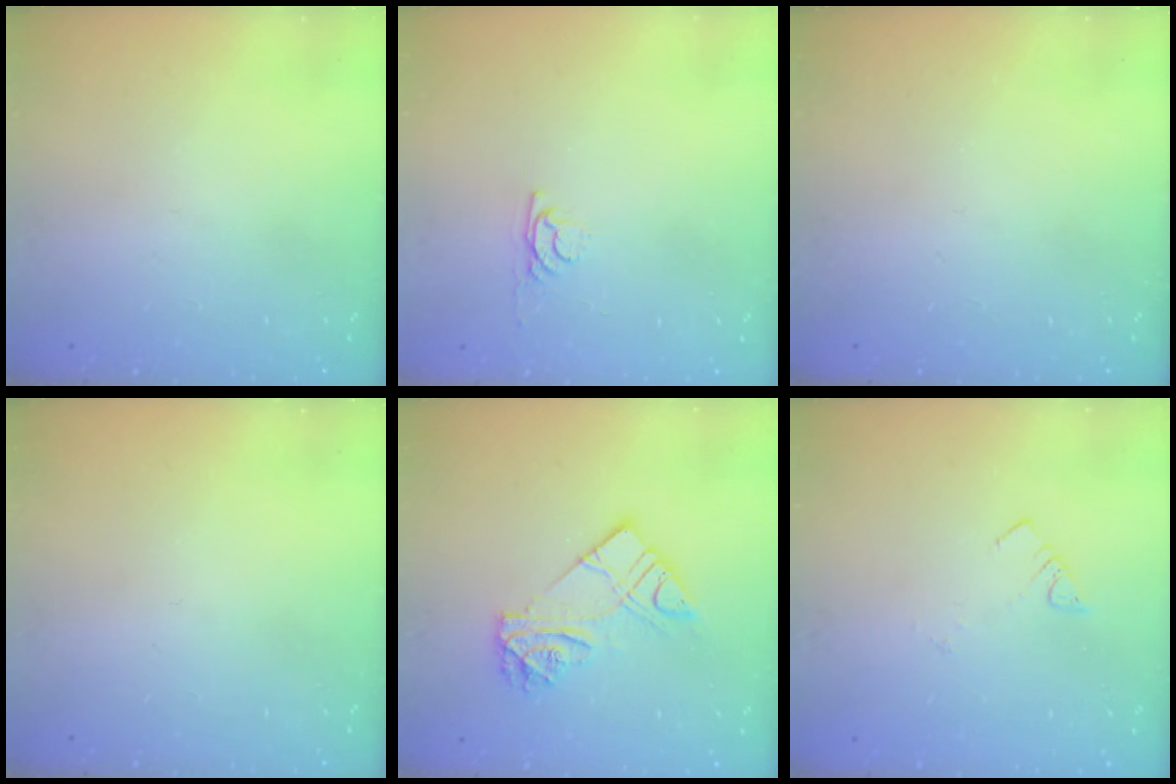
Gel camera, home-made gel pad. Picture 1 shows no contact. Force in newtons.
{"total": 2.9, "press": 2.9, "slide": 0.4}
{"total": 0.0}
{"total": 0.0}
{"total": 12.4, "press": 12.3, "slide": 1.3}
{"total": 1.8, "press": 1.8, "slide": 0.2}